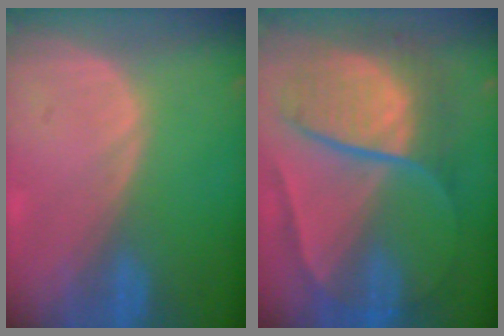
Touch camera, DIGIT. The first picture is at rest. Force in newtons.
{"total": 10.4, "press": 10.3, "slide": 1.1}